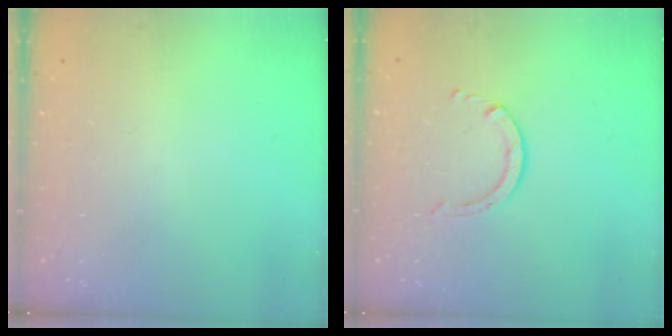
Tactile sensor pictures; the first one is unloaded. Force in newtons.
{"total": 2.5, "press": 2.4, "slide": 0.3}